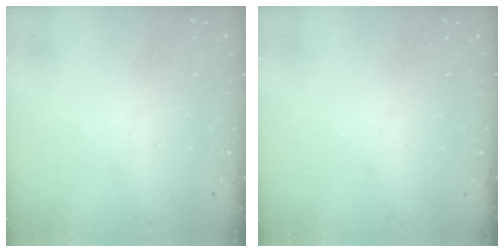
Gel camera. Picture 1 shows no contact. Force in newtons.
{"total": 0.0}